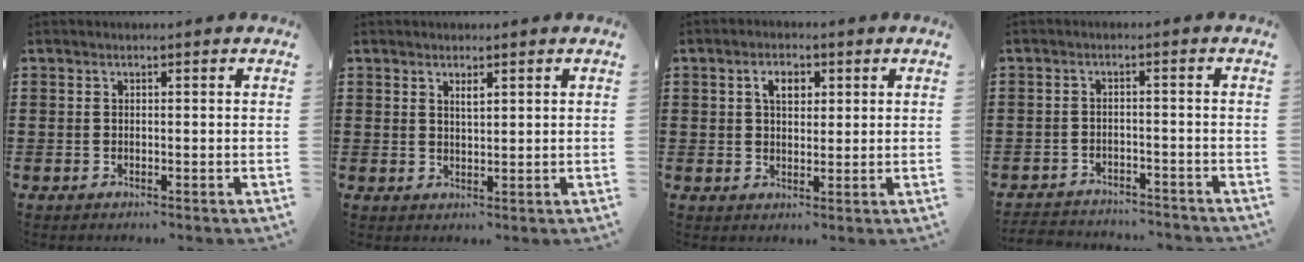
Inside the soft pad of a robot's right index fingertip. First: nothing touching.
{"total": 1.6, "force": [1.1, 0.5, 1.0], "torque": [-0.020, 0.003, 0.019]}
{"total": 3.4, "force": [1.2, 2.2, 2.4], "torque": [-0.047, 0.010, 0.016]}
{"total": 2.8, "force": [-2.8, 0.3, -0.1], "torque": [-0.006, -0.001, -0.061]}